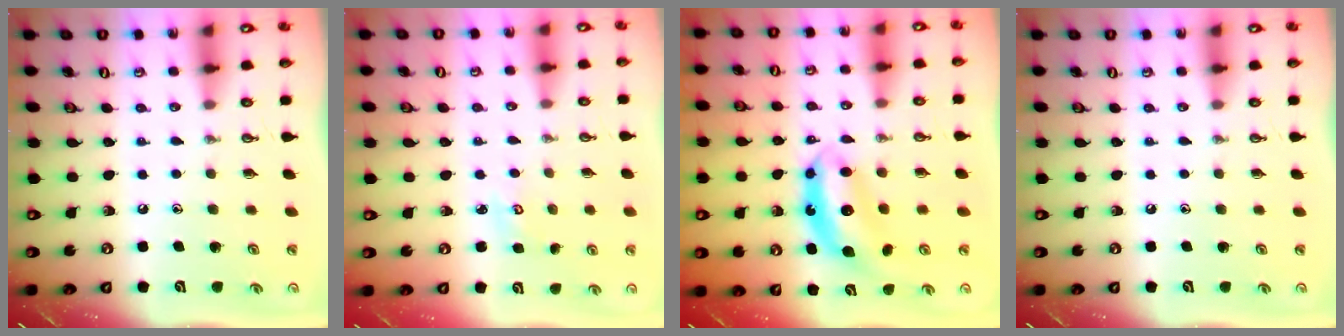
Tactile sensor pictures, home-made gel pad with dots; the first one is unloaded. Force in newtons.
{"total": 2.7, "press": 2.7, "slide": 0.3}
{"total": 7.3, "press": 7.3, "slide": 0.2}
{"total": 0.0}